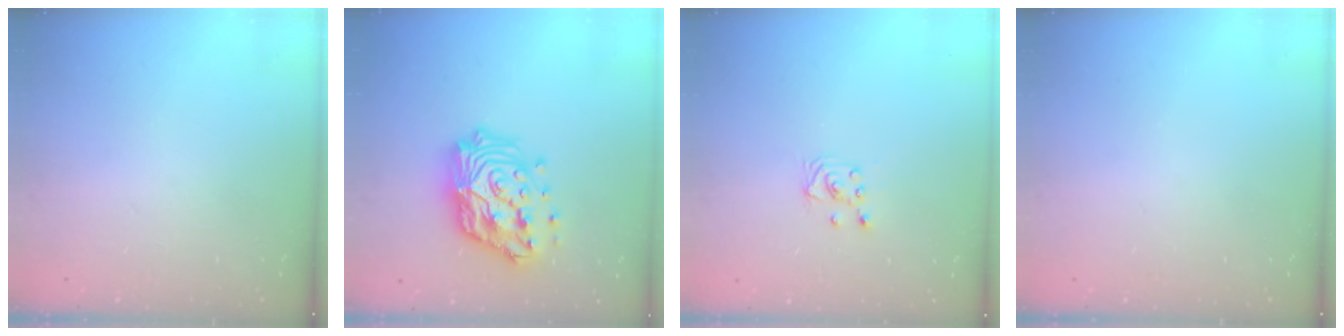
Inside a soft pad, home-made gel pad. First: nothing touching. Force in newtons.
{"total": 19.2, "press": 19.1, "slide": 1.8}
{"total": 2.0, "press": 2.0, "slide": 0.2}
{"total": 0.0}